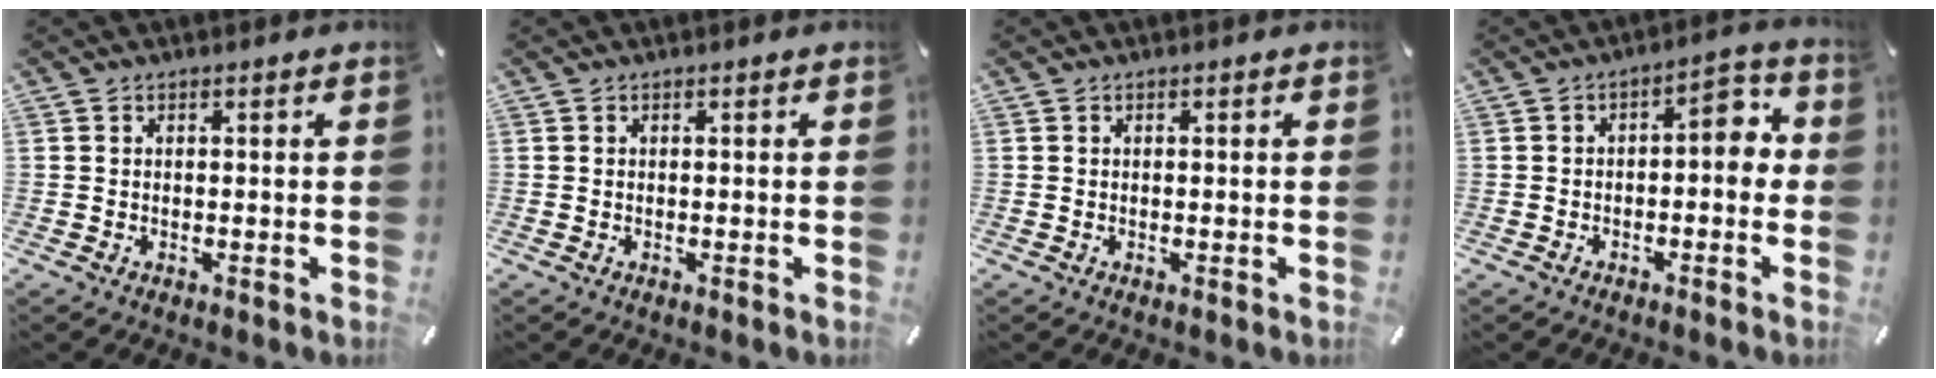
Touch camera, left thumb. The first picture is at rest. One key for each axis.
{"total": 0.0}
{"total": 0.0}
{"total": 6.4, "fx": -0.4, "fy": 3.4, "fz": 5.4, "tx": -0.070, "ty": 0.004, "tz": -0.019}